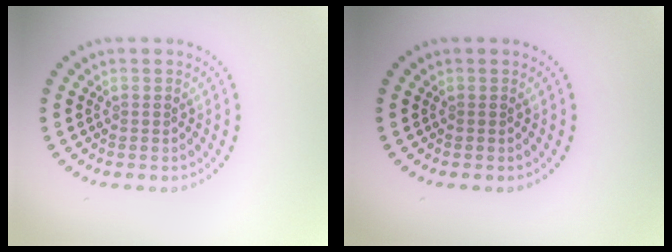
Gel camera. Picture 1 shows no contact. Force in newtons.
{"total": 0.0}